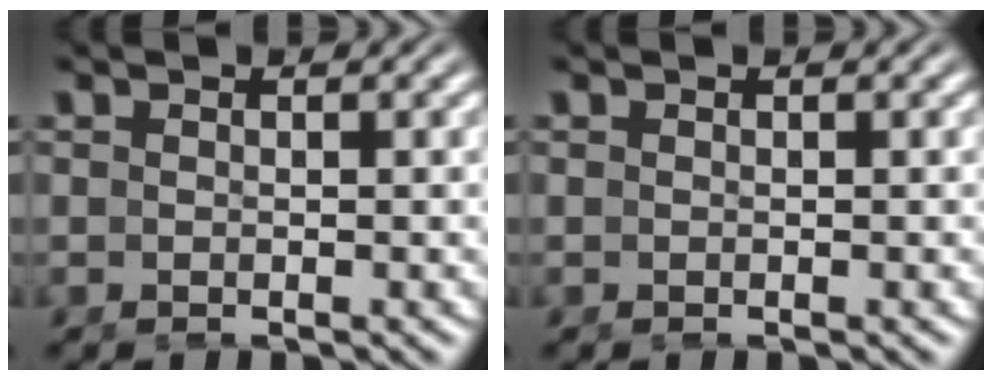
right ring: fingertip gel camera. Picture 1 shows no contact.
{"total": 0.0}